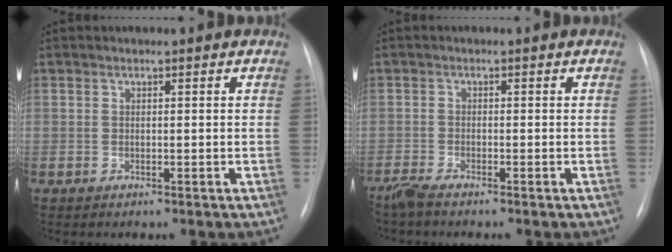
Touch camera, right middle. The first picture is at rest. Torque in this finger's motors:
{"motor_torque": [0.07, -0.22, 0.14, 0.06]}